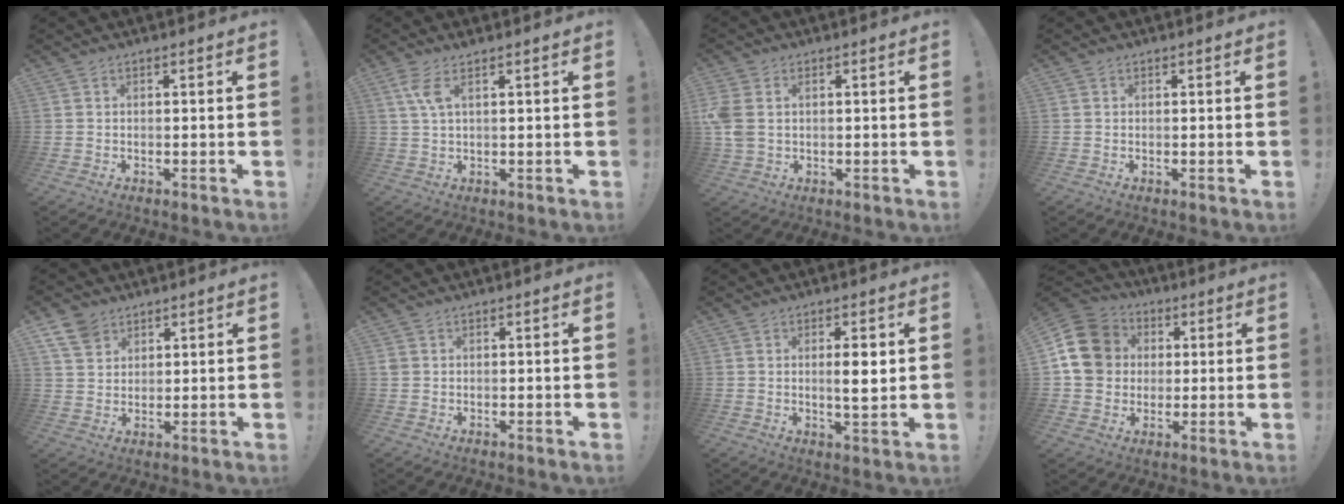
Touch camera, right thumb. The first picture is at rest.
{"total": 4.6, "force": [2.0, 1.1, 3.9], "torque": [-0.073, -0.006, 0.035]}
{"total": 5.6, "force": [1.0, 4.1, 3.6], "torque": [-0.080, -0.004, 0.018]}
{"total": 0.0}
{"total": 7.5, "force": [5.0, 4.9, 2.6], "torque": [-0.048, -0.023, 0.098]}
{"total": 1.1, "force": [0.1, 1.0, 0.5], "torque": [-0.009, 0.002, 0.004]}
{"total": 5.2, "force": [0.8, 1.0, 5.0], "torque": [-0.075, -0.011, 0.007]}
{"total": 15.1, "force": [2.4, 13.1, 7.0], "torque": [-0.108, 0.001, 0.053]}